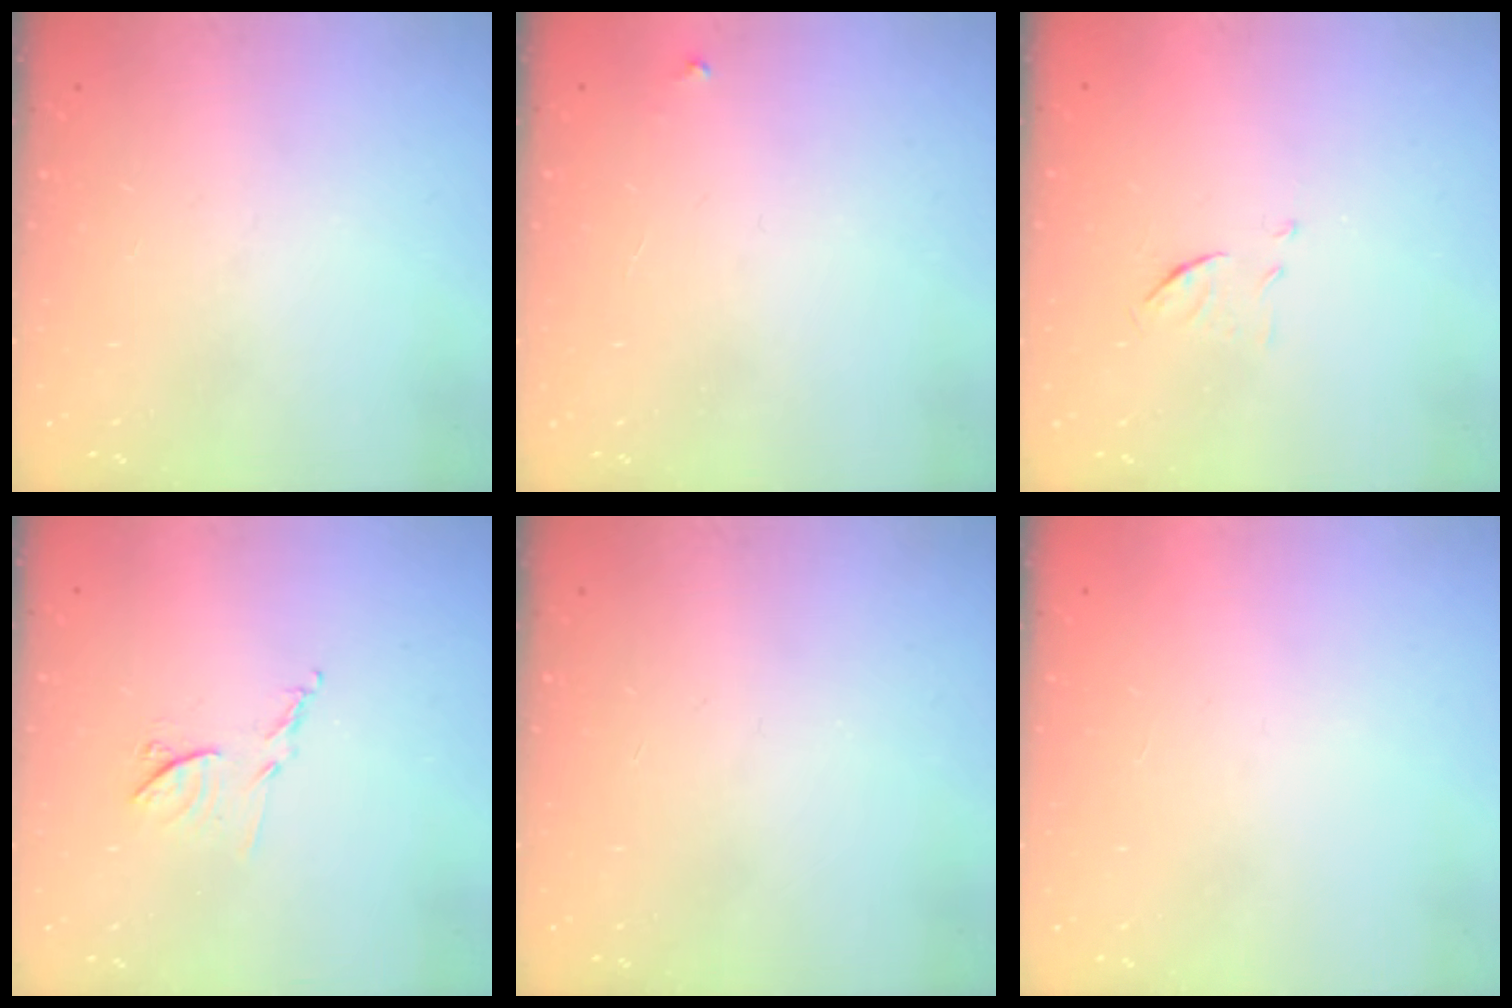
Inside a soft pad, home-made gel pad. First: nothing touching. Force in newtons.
{"total": 2.2, "press": 2.2, "slide": 0.1}
{"total": 5.9, "press": 5.9, "slide": 0.5}
{"total": 7.7, "press": 7.7, "slide": 0.5}
{"total": 0.0}
{"total": 1.5, "press": 1.5, "slide": 0.1}